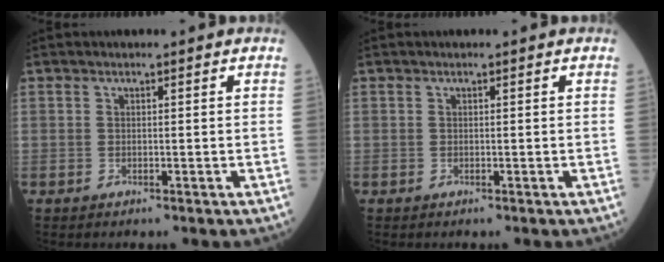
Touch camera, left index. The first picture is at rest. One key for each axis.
{"total": 0.0}